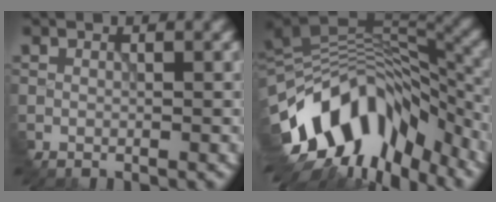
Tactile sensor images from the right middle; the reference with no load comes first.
{"total": 13.8, "force": [-6.7, 7.7, 9.3], "torque": [-0.179, 0.018, -0.111]}